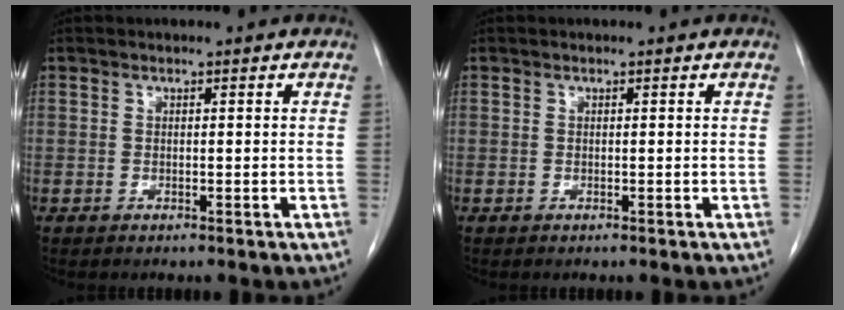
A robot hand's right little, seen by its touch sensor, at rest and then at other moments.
{"total": 0.0}